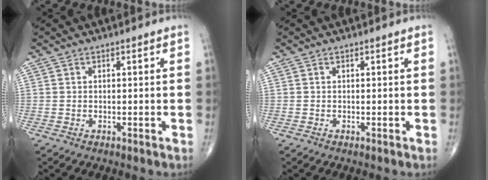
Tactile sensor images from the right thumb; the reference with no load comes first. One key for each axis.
{"total": 0.0}